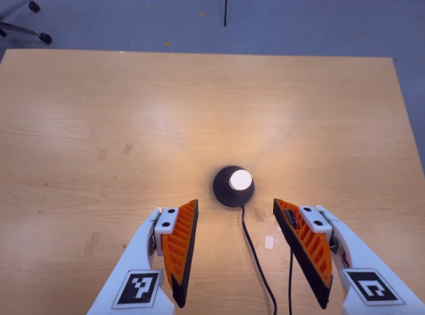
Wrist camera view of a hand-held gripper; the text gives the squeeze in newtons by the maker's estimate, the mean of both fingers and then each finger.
{"total": 0.0}